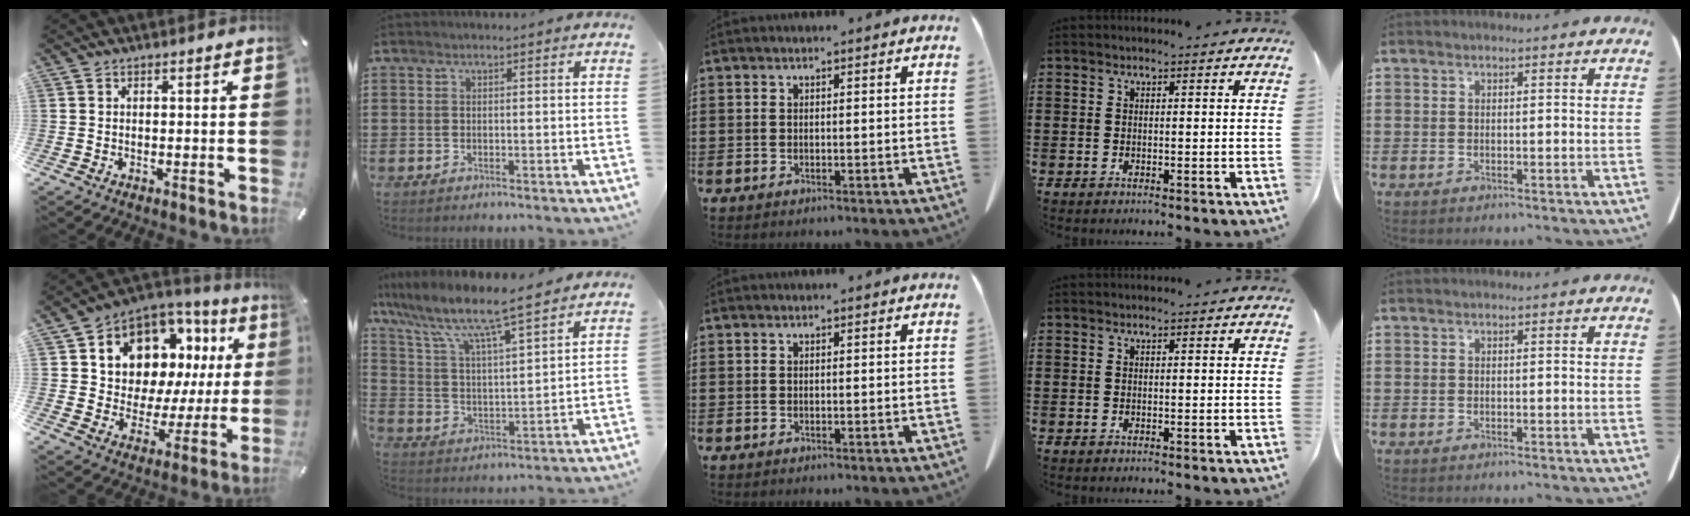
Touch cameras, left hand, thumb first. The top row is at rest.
{"thumb": {"total": 11.8, "force": [7.2, 8.3, 4.2], "torque": [-0.079, -0.074, 0.133]}, "index": {"total": 7.9, "force": [6.8, 0.9, 3.9], "torque": [-0.104, -0.039, 0.112]}}